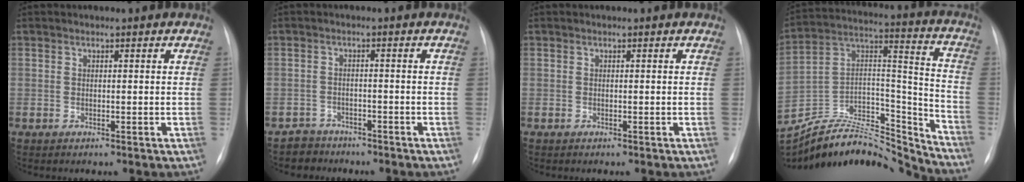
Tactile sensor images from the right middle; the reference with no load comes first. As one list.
[{"total": 3.3, "force": [-2.6, 1.7, -0.9], "torque": [0.013, 0.005, -0.047]}, {"total": 0.0}, {"total": 22.1, "force": [-21.4, 2.9, 4.7], "torque": [-0.114, 0.044, -0.356]}]